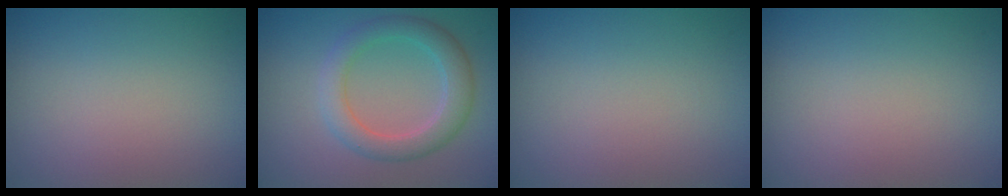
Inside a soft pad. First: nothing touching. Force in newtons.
{"total": 3.8, "press": 3.8, "slide": 0.0}
{"total": 0.0}
{"total": 0.0}